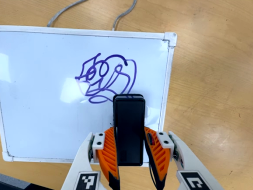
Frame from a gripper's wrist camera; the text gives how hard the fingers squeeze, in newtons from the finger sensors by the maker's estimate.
{"total": 3.8, "left": 2.5, "right": 5.1}